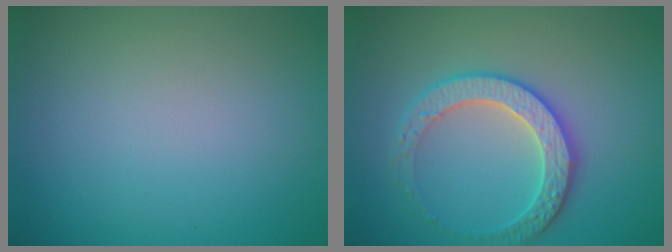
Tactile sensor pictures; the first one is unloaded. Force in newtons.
{"total": 3.7, "press": 3.7, "slide": 0.7}